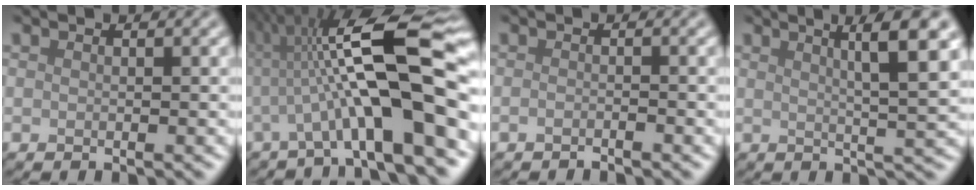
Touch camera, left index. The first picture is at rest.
{"total": 13.4, "force": [0.1, 2.9, 13.1], "torque": [-0.201, 0.033, -0.004]}
{"total": 0.8, "force": [-0.7, -0.1, 0.3], "torque": [-0.004, 0.002, -0.015]}
{"total": 6.4, "force": [2.7, 1.1, 5.7], "torque": [-0.066, 0.012, 0.039]}